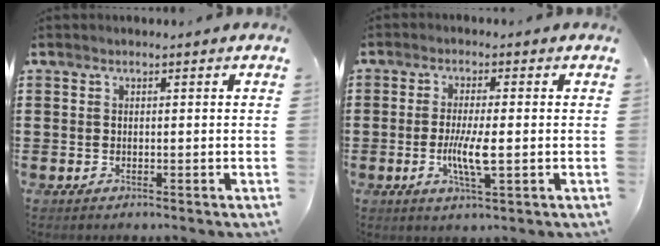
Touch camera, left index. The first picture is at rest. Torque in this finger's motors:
{"motor_torque": [0.88, 0.17, 0.32, 0.12]}